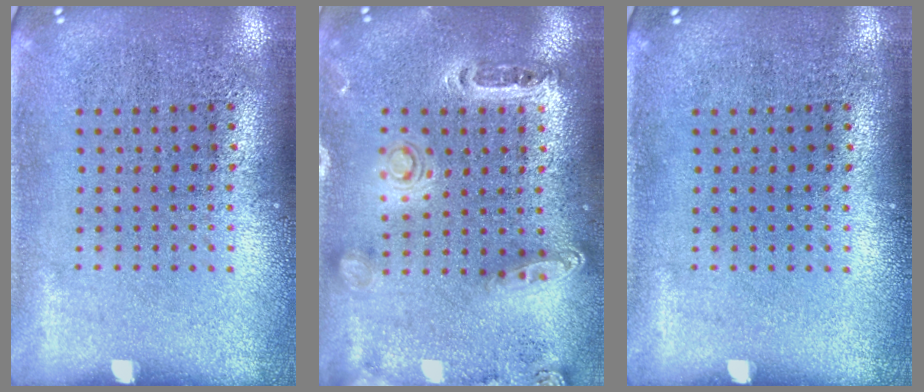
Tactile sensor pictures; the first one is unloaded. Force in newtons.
{"total": 1.4, "press": 1.4, "slide": 0.3}
{"total": 0.0}